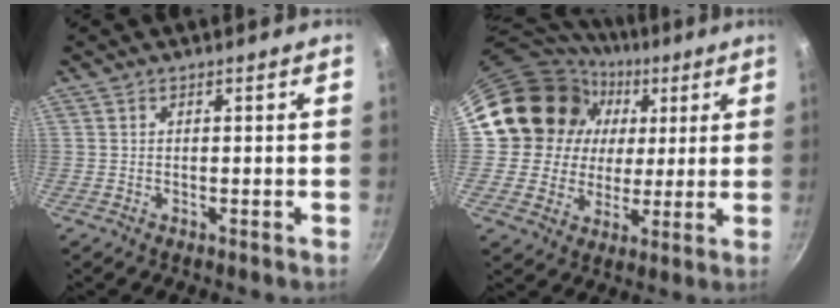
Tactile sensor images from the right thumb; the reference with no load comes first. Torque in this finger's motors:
{"motor_torque": [1.51, 1.78, 0.52, -0.46, 0.22]}